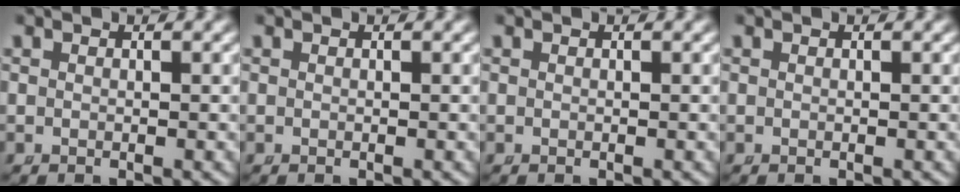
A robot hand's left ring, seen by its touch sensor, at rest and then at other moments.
{"total": 0.0}
{"total": 0.0}
{"total": 0.0}